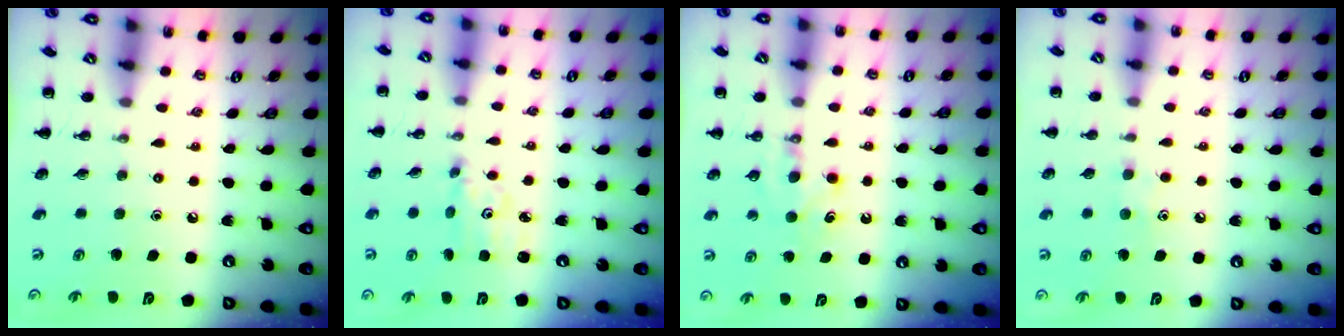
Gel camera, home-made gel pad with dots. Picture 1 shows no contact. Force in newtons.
{"total": 2.7, "press": 2.7, "slide": 0.3}
{"total": 5.9, "press": 5.7, "slide": 1.5}
{"total": 5.0, "press": 4.7, "slide": 1.6}